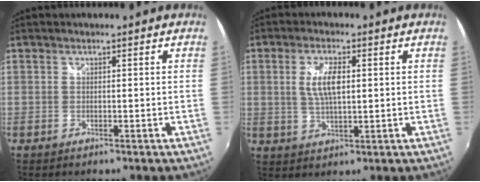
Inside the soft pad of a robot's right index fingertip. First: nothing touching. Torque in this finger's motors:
{"motor_torque": [0.24, 0.08, 0.19, 0.10]}